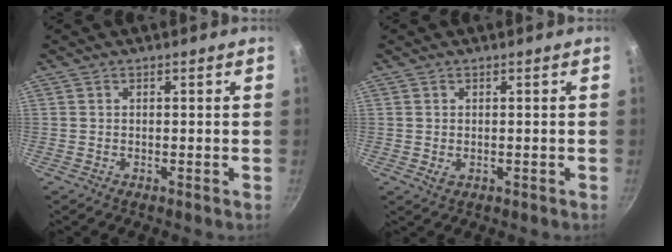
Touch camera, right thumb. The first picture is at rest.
{"total": 1.3, "force": [-0.1, 0.8, 1.0], "torque": [-0.017, -0.002, 0.001]}